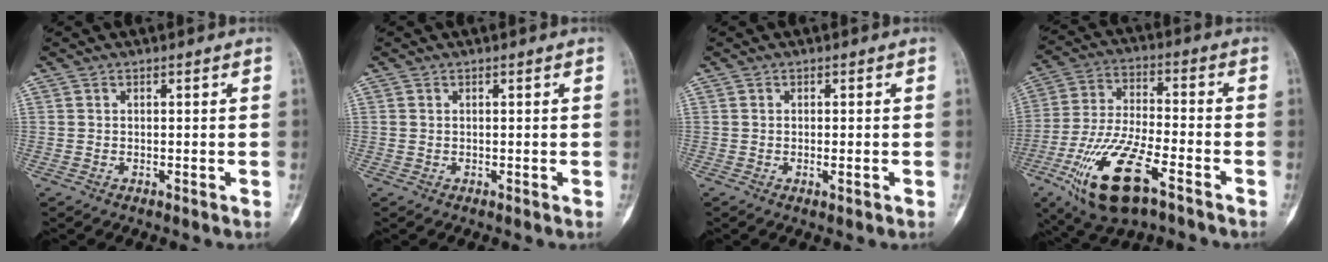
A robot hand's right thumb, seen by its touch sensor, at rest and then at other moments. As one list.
[{"total": 0.0}, {"total": 1.4, "force": [-0.4, 0.4, 1.3], "torque": [-0.020, -0.001, -0.004]}, {"total": 17.9, "force": [-8.8, 6.5, 14.1], "torque": [-0.283, 0.029, -0.154]}]